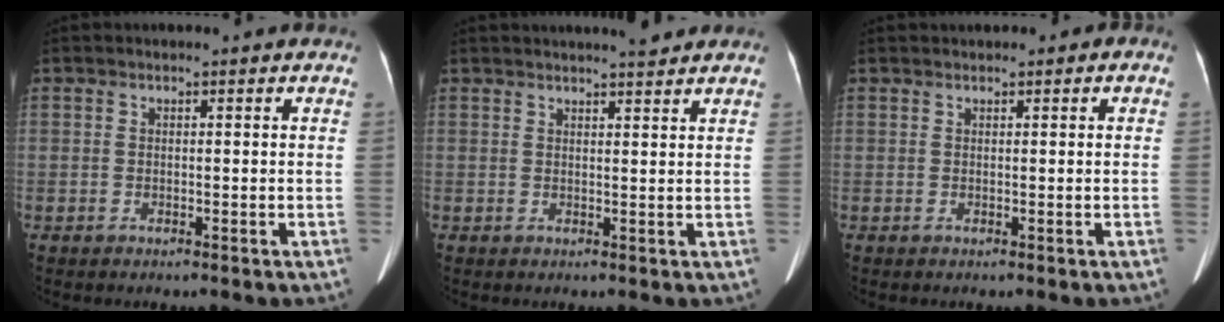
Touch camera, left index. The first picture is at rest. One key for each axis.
{"total": 4.3, "fx": 4.0, "fy": 0.0, "fz": 1.7, "tx": -0.026, "ty": 0.006, "tz": 0.051}
{"total": 0.8, "fx": 0.4, "fy": 0.5, "fz": 0.6, "tx": -0.006, "ty": 0.016, "tz": 0.007}